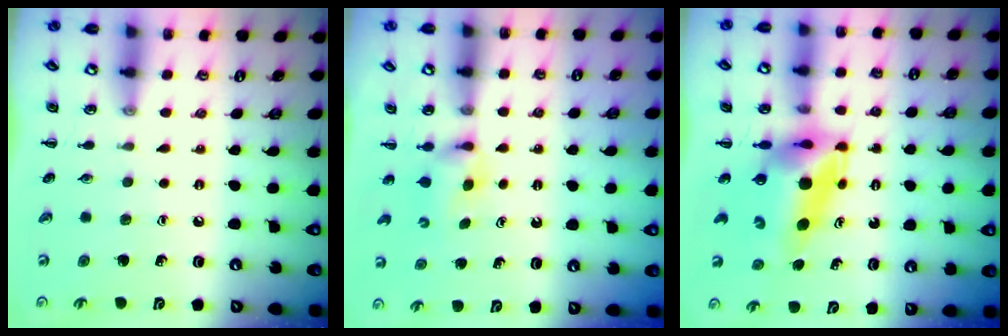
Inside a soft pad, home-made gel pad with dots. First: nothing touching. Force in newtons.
{"total": 2.9, "press": 2.8, "slide": 1.0}
{"total": 7.9, "press": 7.6, "slide": 2.3}